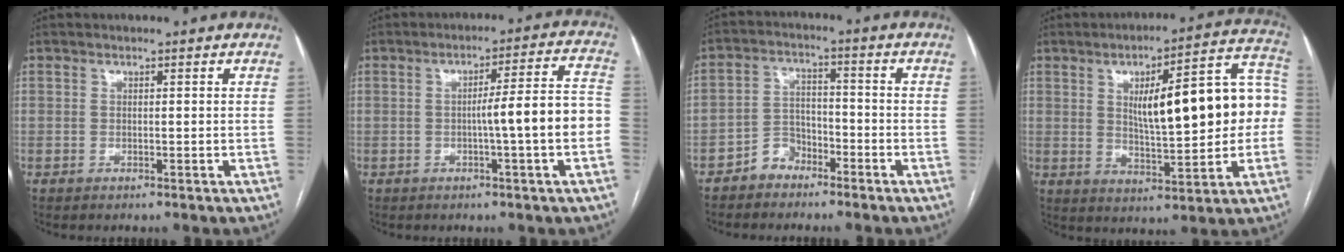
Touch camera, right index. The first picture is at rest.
{"total": 9.2, "force": [-1.8, -0.4, 9.0], "torque": [-0.121, 0.023, -0.028]}
{"total": 4.6, "force": [-3.4, 2.9, 1.1], "torque": [-0.014, 0.012, -0.066]}
{"total": 18.1, "force": [1.7, 4.4, 17.5], "torque": [-0.240, 0.039, 0.033]}